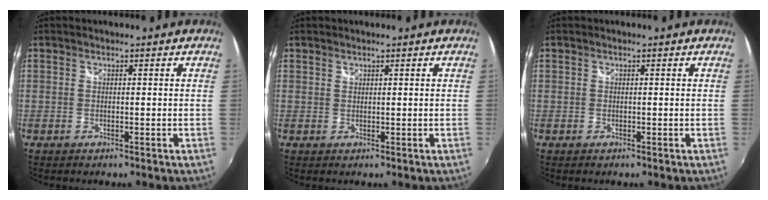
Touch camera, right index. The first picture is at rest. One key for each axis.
{"total": 0.6, "fx": 0.5, "fy": 0.3, "fz": 0.0, "tx": 0.002, "ty": 0.001, "tz": 0.009}
{"total": 0.0}